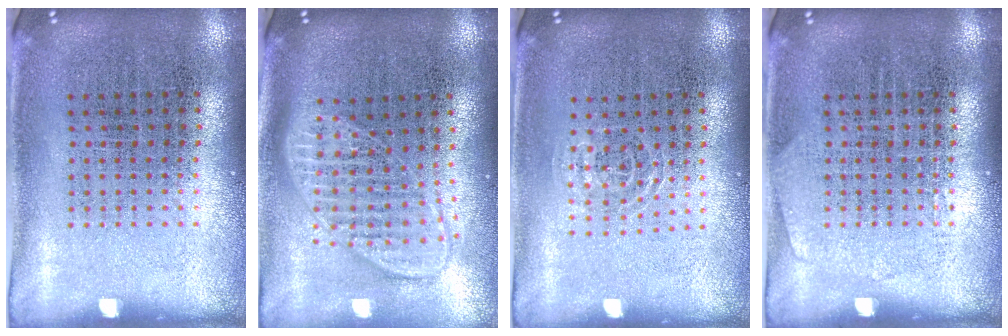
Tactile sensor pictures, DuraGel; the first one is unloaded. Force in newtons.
{"total": 1.9, "press": 1.5, "slide": 1.1}
{"total": 0.9, "press": 0.6, "slide": 0.7}
{"total": 0.6, "press": 0.6, "slide": 0.1}